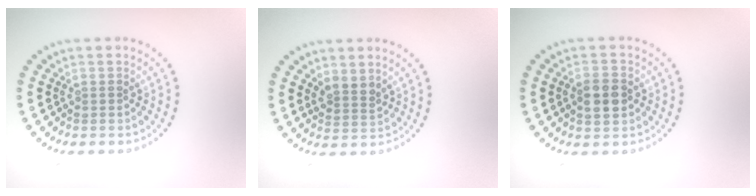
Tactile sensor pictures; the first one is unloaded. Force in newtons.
{"total": 1.9, "press": 1.6, "slide": 1.0}
{"total": 2.7, "press": 2.7, "slide": 0.3}